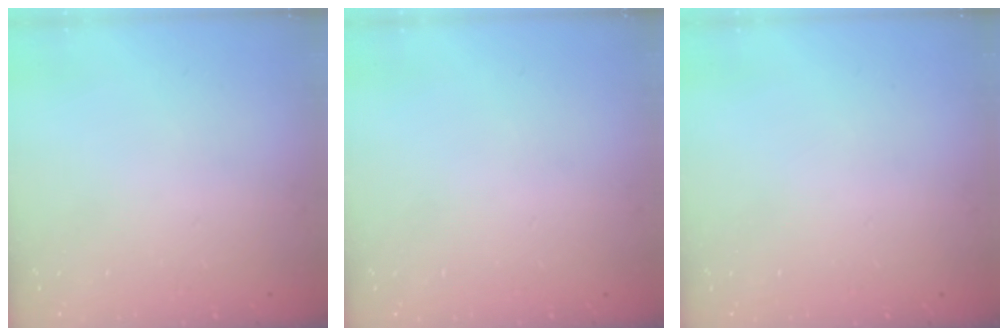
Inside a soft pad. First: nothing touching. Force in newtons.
{"total": 0.0}
{"total": 0.0}